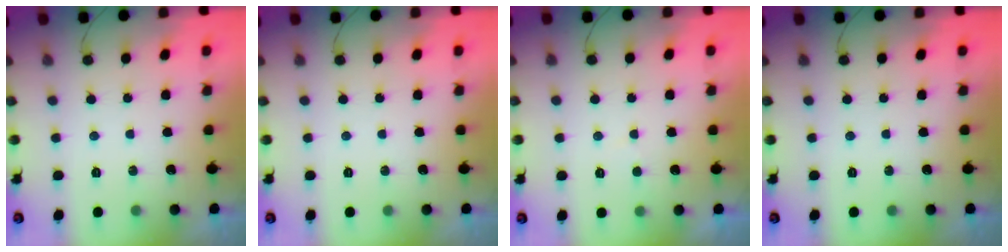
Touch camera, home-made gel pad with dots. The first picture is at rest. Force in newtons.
{"total": 0.0}
{"total": 2.4, "press": 2.4, "slide": 0.4}
{"total": 0.0}